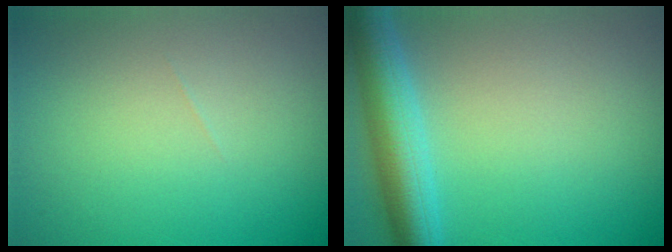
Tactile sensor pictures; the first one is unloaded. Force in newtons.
{"total": 5.7, "press": 5.7, "slide": 0.2}